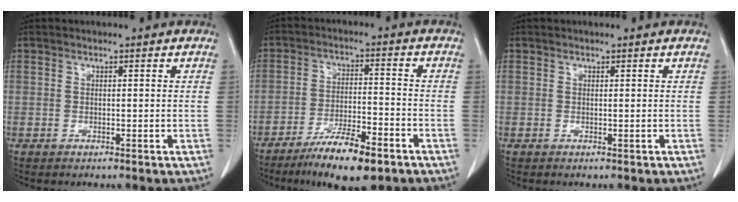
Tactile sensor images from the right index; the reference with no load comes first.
{"total": 10.2, "force": [-7.0, 1.9, 7.3], "torque": [-0.126, -0.016, -0.116]}
{"total": 0.0}